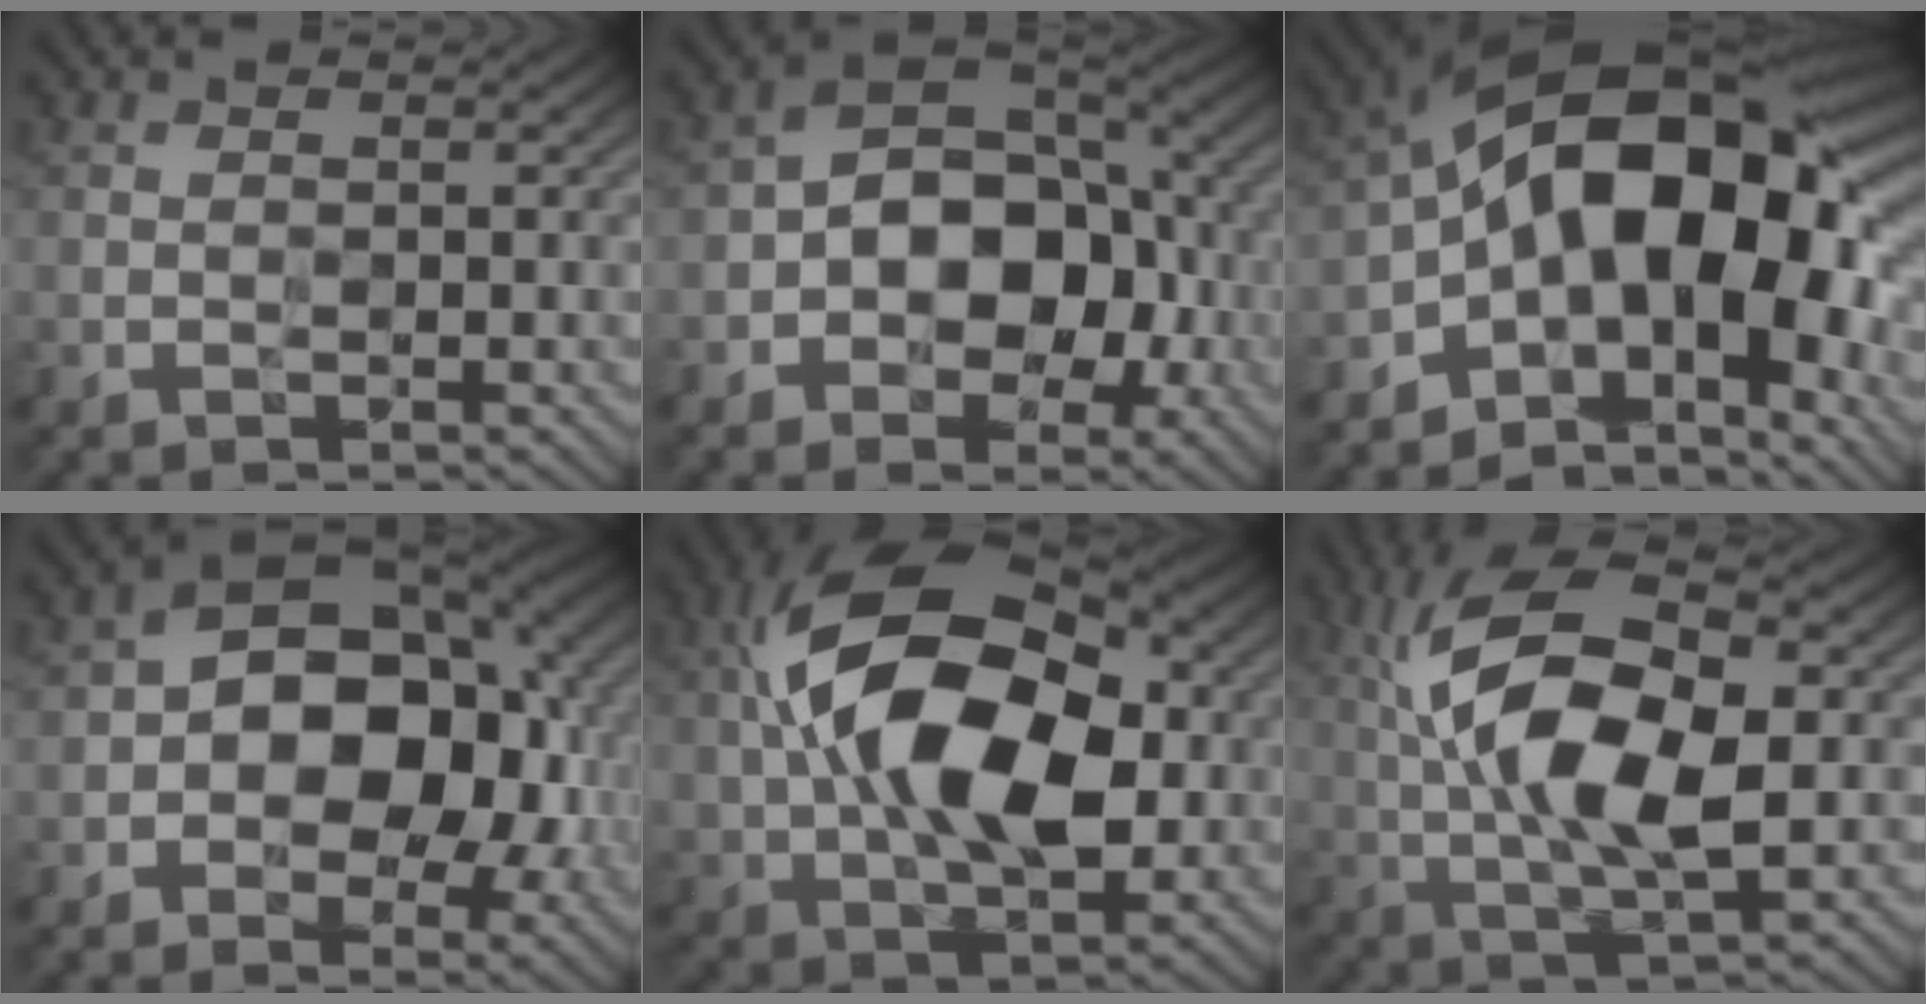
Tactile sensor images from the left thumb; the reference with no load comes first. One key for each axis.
{"total": 11.9, "fx": -2.1, "fy": 8.0, "fz": 8.5, "tx": -0.128, "ty": 0.004, "tz": -0.048}
{"total": 18.1, "fx": -2.6, "fy": 9.2, "fz": 15.4, "tx": -0.224, "ty": 0.019, "tz": -0.057}
{"total": 14.5, "fx": -0.6, "fy": 9.5, "fz": 11.0, "tx": -0.158, "ty": 0.007, "tz": -0.014}
{"total": 17.3, "fx": 2.0, "fy": 10.0, "fz": 14.0, "tx": -0.261, "ty": 0.026, "tz": 0.021}
{"total": 15.0, "fx": 1.2, "fy": 6.8, "fz": 13.3, "tx": -0.263, "ty": 0.011, "tz": 0.017}